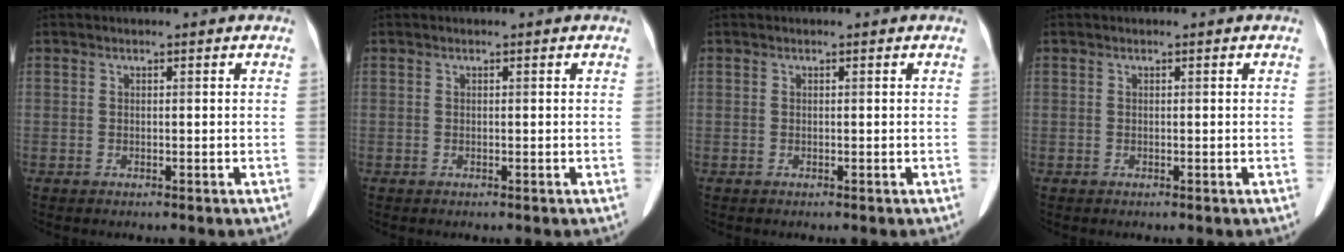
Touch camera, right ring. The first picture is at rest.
{"total": 0.0}
{"total": 0.0}
{"total": 0.0}